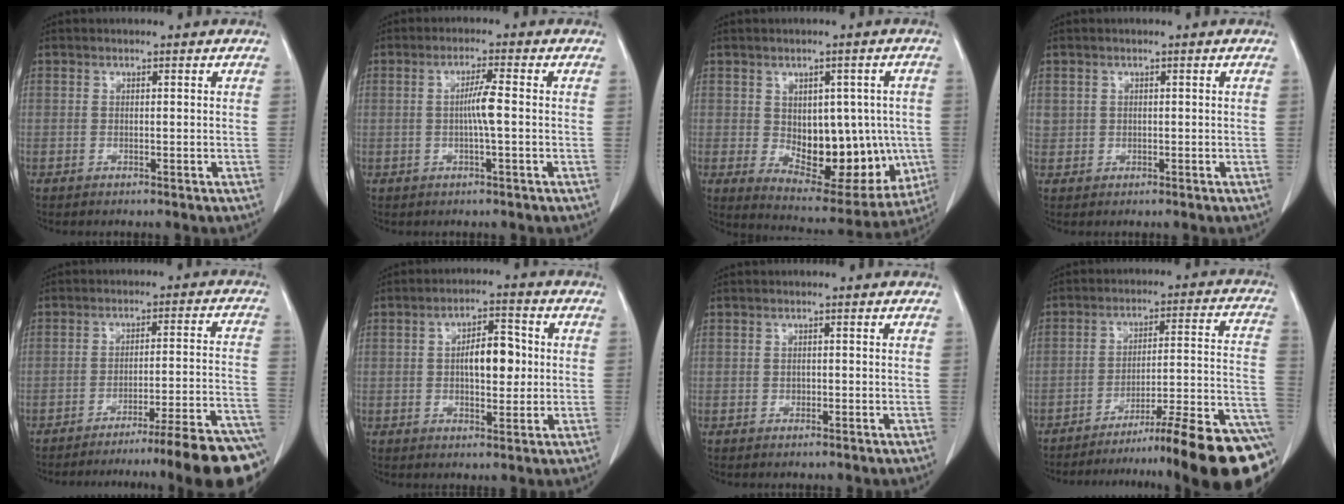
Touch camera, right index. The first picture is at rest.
{"total": 3.6, "force": [-0.2, -0.2, 3.6], "torque": [-0.067, 0.000, -0.004]}
{"total": 15.6, "force": [-1.2, 8.8, 12.8], "torque": [-0.172, 0.006, 0.012]}
{"total": 1.3, "force": [0.3, 1.2, 0.2], "torque": [0.003, 0.007, 0.006]}
{"total": 19.7, "force": [-16.8, -1.1, 10.2], "torque": [-0.047, 0.004, -0.222]}
{"total": 7.0, "force": [0.4, 2.9, 6.3], "torque": [-0.104, 0.012, 0.005]}
{"total": 0.5, "force": [-0.2, 0.5, 0.2], "torque": [-0.001, 0.003, -0.004]}
{"total": 22.6, "force": [-17.3, -0.1, 14.6], "torque": [-0.102, 0.011, -0.249]}